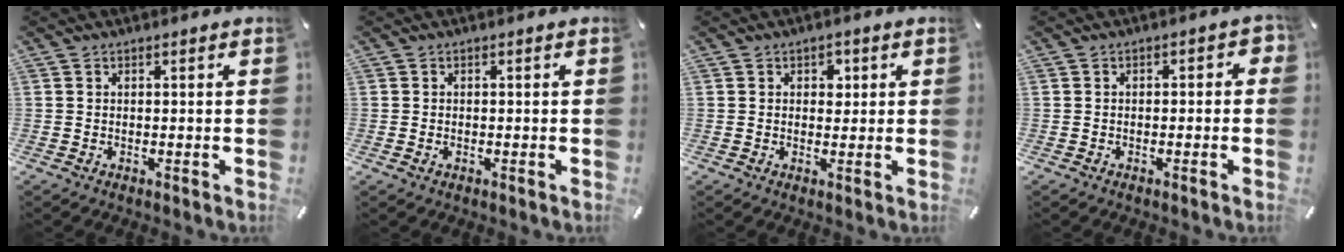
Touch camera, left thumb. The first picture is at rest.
{"total": 0.8, "force": [-0.2, 0.5, 0.5], "torque": [-0.010, 0.001, -0.005]}
{"total": 2.6, "force": [0.7, 2.1, 1.3], "torque": [0.004, -0.005, 0.001]}
{"total": 2.2, "force": [-1.2, 1.2, 1.4], "torque": [-0.026, 0.011, -0.025]}